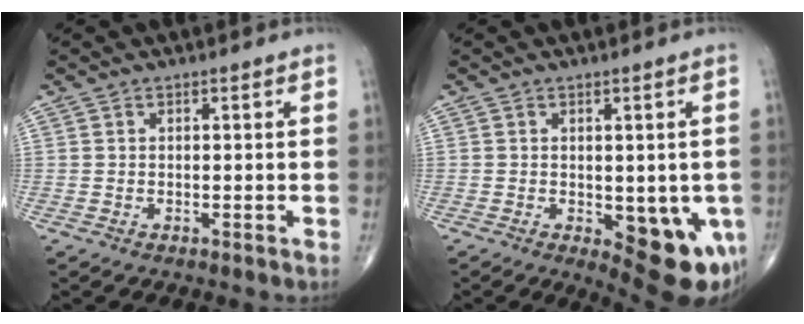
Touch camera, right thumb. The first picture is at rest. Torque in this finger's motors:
{"motor_torque": [0.06, 0.75, 0.01, -0.25, 0.23]}